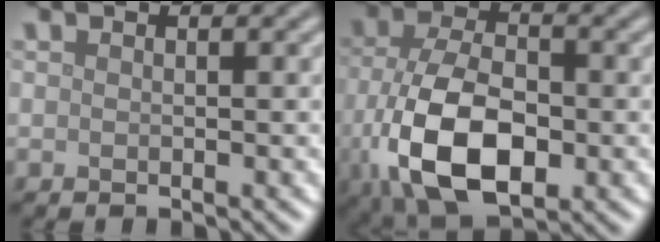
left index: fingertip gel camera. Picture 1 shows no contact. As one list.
[{"total": 10.9, "force": [-3.0, 6.2, 8.5], "torque": [-0.189, -0.019, -0.056]}]